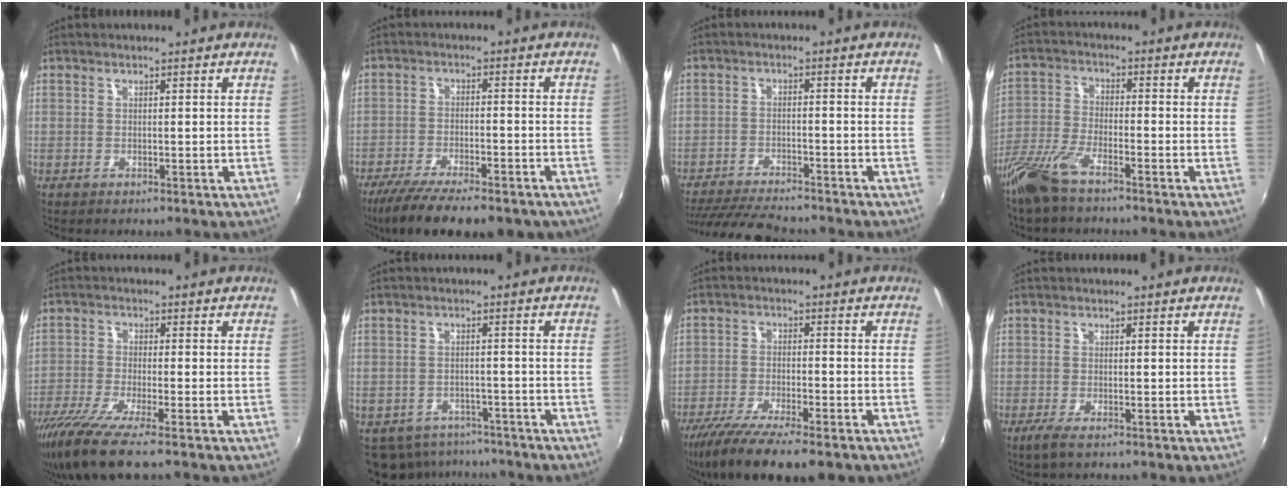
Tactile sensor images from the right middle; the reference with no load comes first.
{"total": 17.3, "force": [-13.4, 5.0, 9.7], "torque": [-0.187, -0.042, -0.196]}
{"total": 12.4, "force": [-11.2, 1.8, 5.0], "torque": [-0.120, -0.016, -0.184]}
{"total": 9.4, "force": [-6.9, 2.4, 5.9], "torque": [-0.134, -0.017, -0.143]}
{"total": 9.7, "force": [-7.2, 0.2, 6.5], "torque": [-0.149, -0.039, -0.132]}
{"total": 10.2, "force": [-7.6, 6.0, 3.2], "torque": [-0.086, -0.005, -0.099]}
{"total": 15.3, "force": [-11.9, 3.0, 9.2], "torque": [-0.187, -0.048, -0.197]}
{"total": 4.0, "force": [-2.5, 0.2, 3.1], "torque": [-0.073, -0.014, -0.049]}